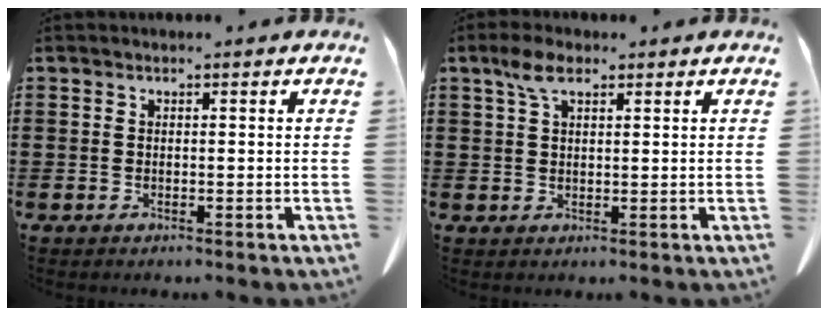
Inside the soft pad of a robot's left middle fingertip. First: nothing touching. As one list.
[{"total": 4.1, "force": [2.1, 1.7, 3.1], "torque": [-0.068, 0.008, 0.037]}]